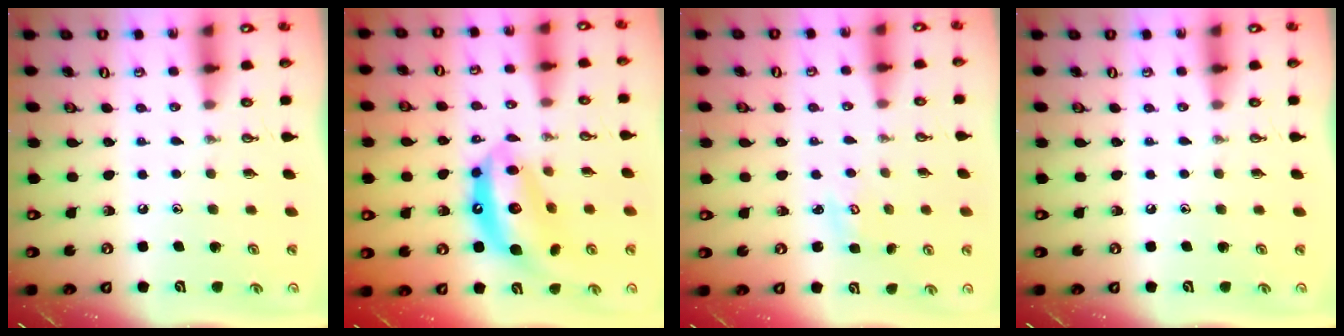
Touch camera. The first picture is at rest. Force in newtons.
{"total": 13.5, "press": 13.5, "slide": 0.9}
{"total": 1.9, "press": 1.9, "slide": 0.2}
{"total": 0.0}